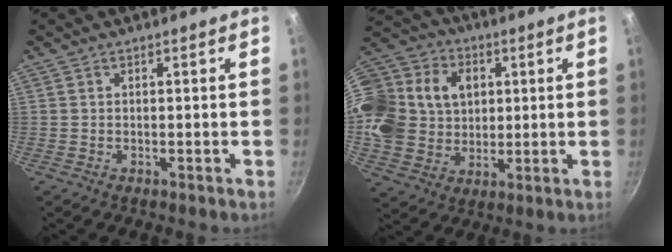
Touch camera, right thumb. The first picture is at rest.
{"total": 25.2, "force": [5.7, 20.5, 13.4], "torque": [-0.288, 0.026, 0.109]}